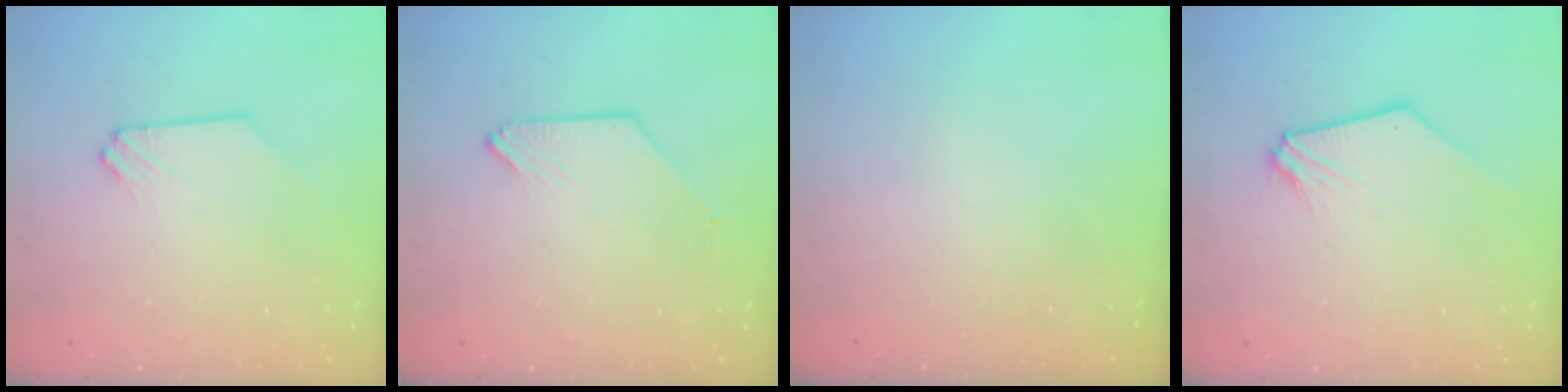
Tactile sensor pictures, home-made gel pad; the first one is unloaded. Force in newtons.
{"total": 0.0}
{"total": 0.0}
{"total": 2.1, "press": 2.1, "slide": 0.6}